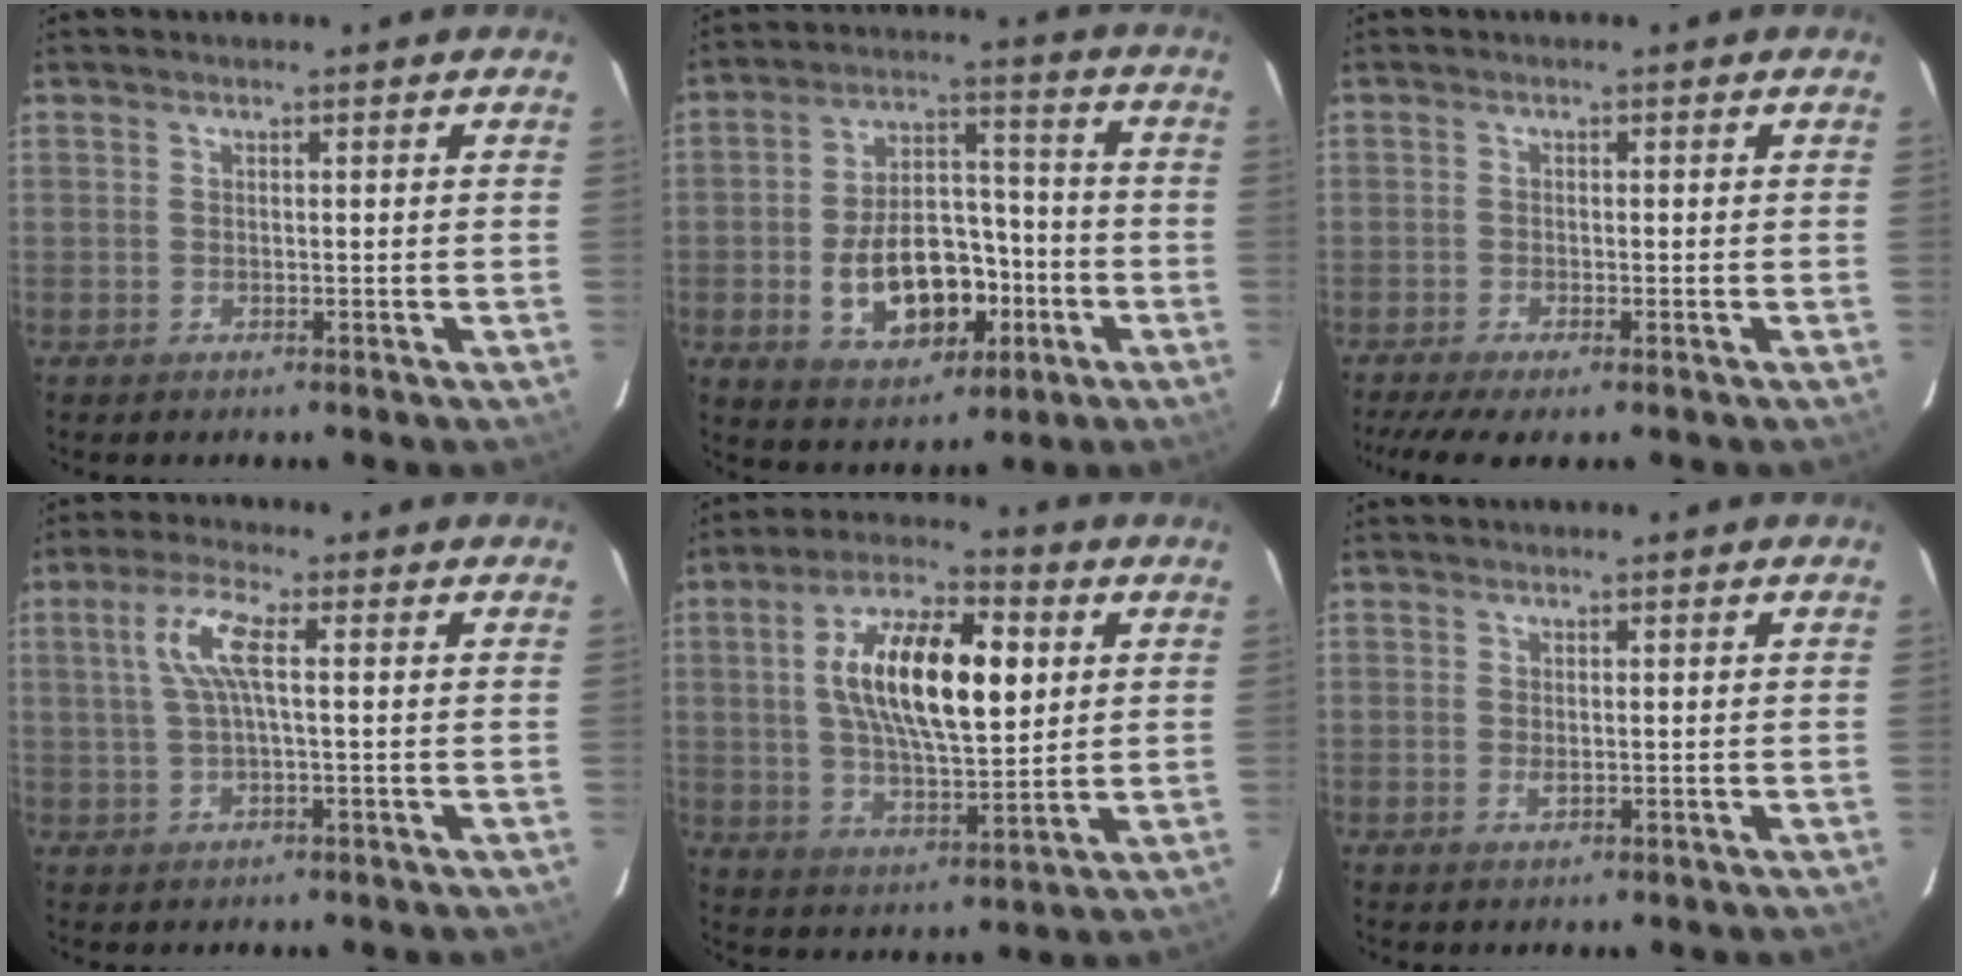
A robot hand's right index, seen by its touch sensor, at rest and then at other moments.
{"total": 15.8, "force": [-4.9, 9.5, 11.7], "torque": [-0.219, 0.025, -0.057]}
{"total": 5.7, "force": [-4.4, 0.5, 3.6], "torque": [-0.080, -0.023, -0.075]}
{"total": 6.1, "force": [1.0, 0.8, 6.0], "torque": [-0.117, 0.006, 0.024]}
{"total": 16.9, "force": [3.7, 6.5, 15.1], "torque": [-0.270, 0.021, 0.065]}
{"total": 1.0, "force": [0.0, 0.4, 0.9], "torque": [-0.017, 0.000, 0.000]}